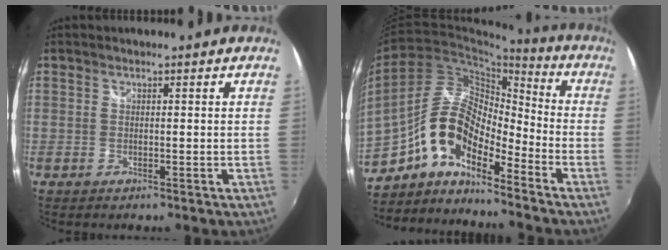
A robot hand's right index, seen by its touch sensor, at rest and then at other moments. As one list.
[{"total": 12.4, "force": [-7.6, 5.2, 8.3], "torque": [-0.157, 0.024, -0.156]}]